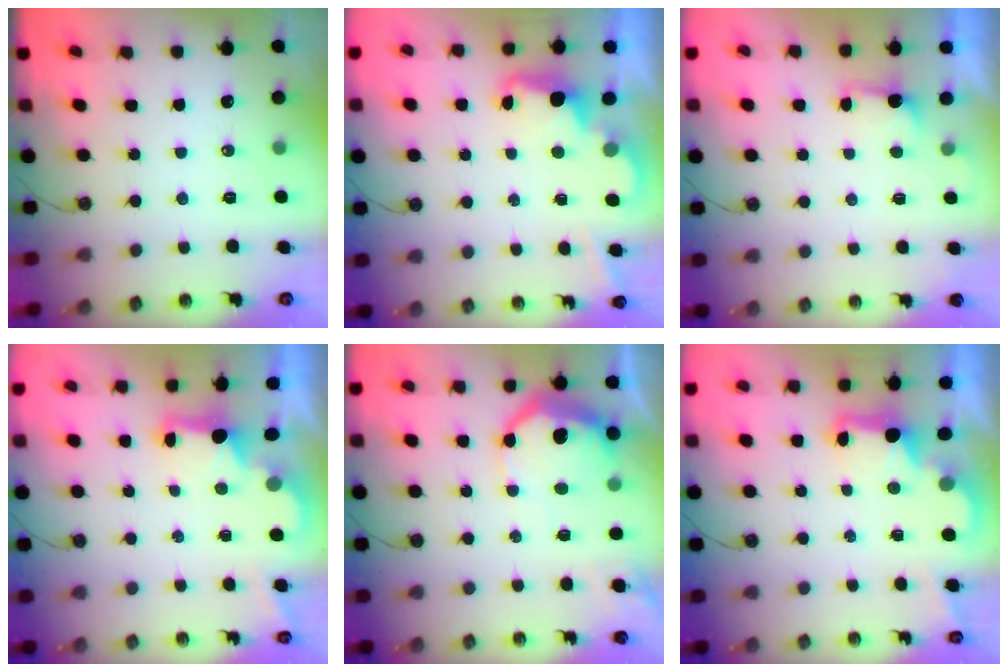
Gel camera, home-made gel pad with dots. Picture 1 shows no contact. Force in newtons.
{"total": 2.4, "press": 2.3, "slide": 0.5}
{"total": 1.3, "press": 0.9, "slide": 0.8}
{"total": 2.1, "press": 2.0, "slide": 0.7}
{"total": 12.6, "press": 12.6, "slide": 0.9}
{"total": 2.7, "press": 2.6, "slide": 0.5}